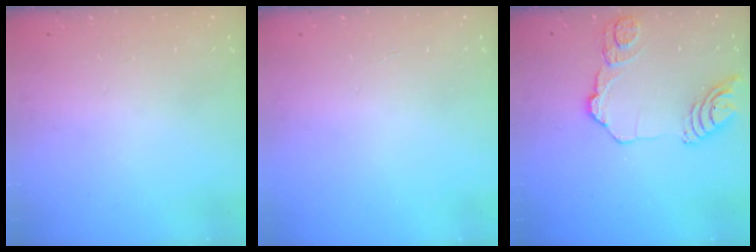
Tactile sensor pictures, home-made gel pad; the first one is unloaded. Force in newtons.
{"total": 1.7, "press": 1.7, "slide": 0.1}
{"total": 13.7, "press": 13.6, "slide": 1.5}